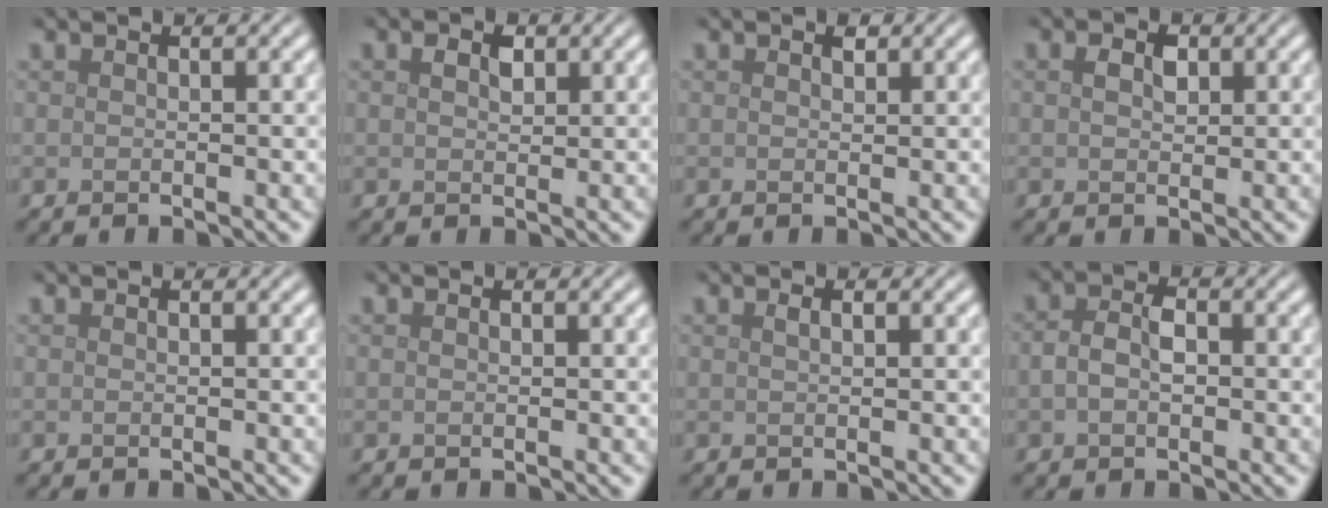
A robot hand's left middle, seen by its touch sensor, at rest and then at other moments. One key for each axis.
{"total": 1.5, "fx": 0.6, "fy": 0.9, "fz": 1.0, "tx": -0.018, "ty": 0.001, "tz": 0.011}
{"total": 0.7, "fx": 0.4, "fy": 0.4, "fz": 0.4, "tx": -0.007, "ty": -0.001, "tz": 0.006}
{"total": 1.8, "fx": 0.5, "fy": 1.1, "fz": 1.2, "tx": -0.024, "ty": 0.001, "tz": 0.008}
{"total": 0.0}
{"total": 0.0}
{"total": 0.7, "fx": 0.3, "fy": 0.2, "fz": 0.5, "tx": -0.011, "ty": 0.002, "tz": 0.005}
{"total": 2.4, "fx": -0.1, "fy": 1.5, "fz": 1.9, "tx": -0.040, "ty": 0.004, "tz": -0.006}